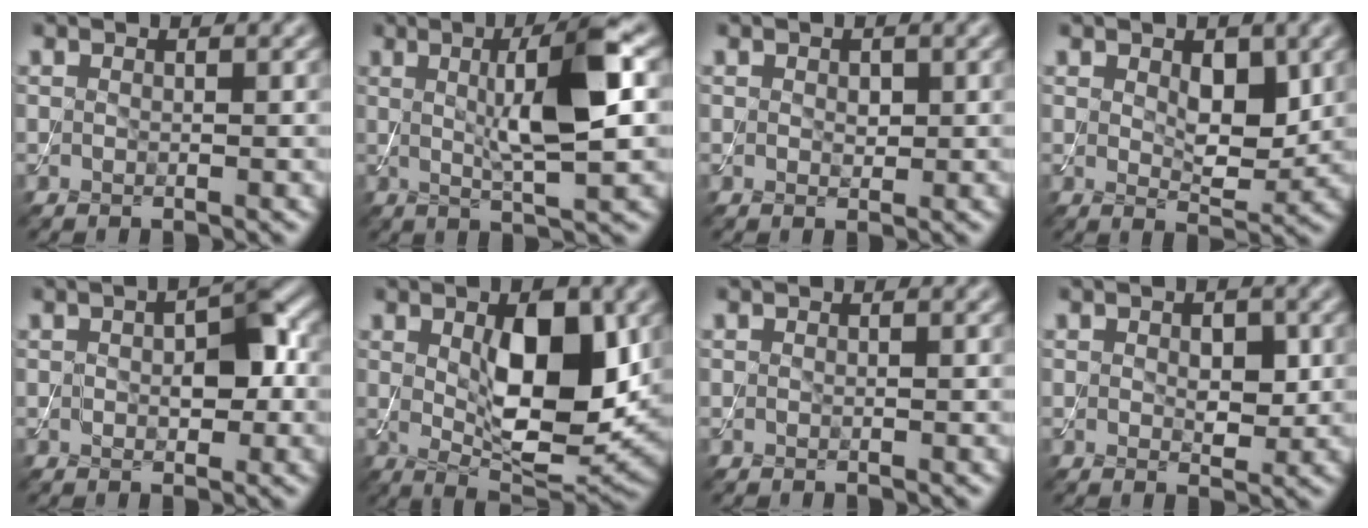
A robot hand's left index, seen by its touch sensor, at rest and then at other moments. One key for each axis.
{"total": 7.9, "fx": 1.2, "fy": 1.6, "fz": 7.6, "tx": -0.118, "ty": 0.003, "tz": 0.020}
{"total": 1.0, "fx": 0.2, "fy": 0.7, "fz": 0.7, "tx": -0.011, "ty": -0.002, "tz": 0.005}
{"total": 4.0, "fx": 1.1, "fy": 2.1, "fz": 3.2, "tx": -0.053, "ty": -0.010, "tz": 0.023}
{"total": 4.4, "fx": 0.1, "fy": 2.3, "fz": 3.7, "tx": -0.060, "ty": 0.003, "tz": 0.000}
{"total": 9.5, "fx": 1.3, "fy": 4.1, "fz": 8.5, "tx": -0.133, "ty": -0.009, "tz": 0.029}
{"total": 0.0}
{"total": 2.7, "fx": 0.3, "fy": 1.6, "fz": 2.1, "tx": -0.036, "ty": -0.005, "tz": 0.008}